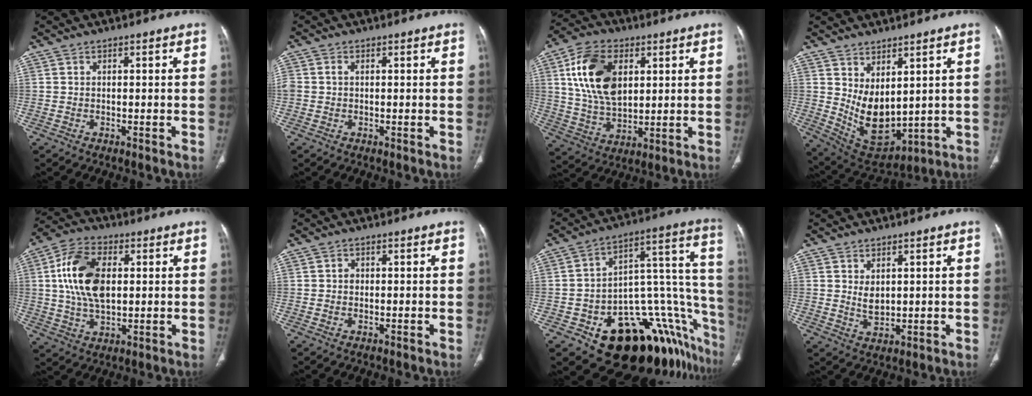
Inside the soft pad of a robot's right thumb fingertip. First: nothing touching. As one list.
[{"total": 1.9, "force": [0.1, 1.6, 1.1], "torque": [-0.030, 0.009, 0.005]}, {"total": 15.9, "force": [4.6, 10.0, 11.5], "torque": [-0.197, -0.009, 0.090]}, {"total": 10.6, "force": [2.5, 6.0, 8.4], "torque": [-0.121, -0.033, 0.078]}, {"total": 14.1, "force": [2.1, 8.3, 11.1], "torque": [-0.208, 0.008, 0.037]}, {"total": 1.3, "force": [0.0, 1.1, 0.6], "torque": [-0.007, 0.002, -0.001]}, {"total": 29.8, "force": [-14.5, 14.4, 21.6], "torque": [-0.153, 0.117, -0.188]}, {"total": 3.5, "force": [0.9, 2.2, 2.5], "torque": [-0.034, -0.013, 0.026]}]